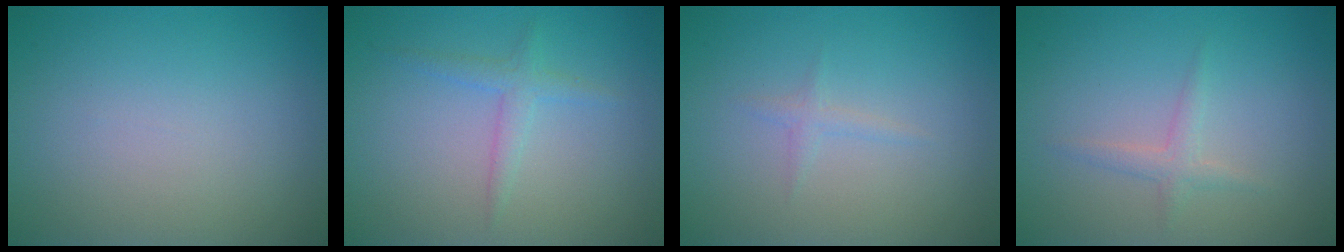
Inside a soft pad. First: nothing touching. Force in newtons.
{"total": 1.6, "press": 1.6, "slide": 0.1}
{"total": 0.8, "press": 0.8, "slide": 0.1}
{"total": 1.3, "press": 1.3, "slide": 0.0}